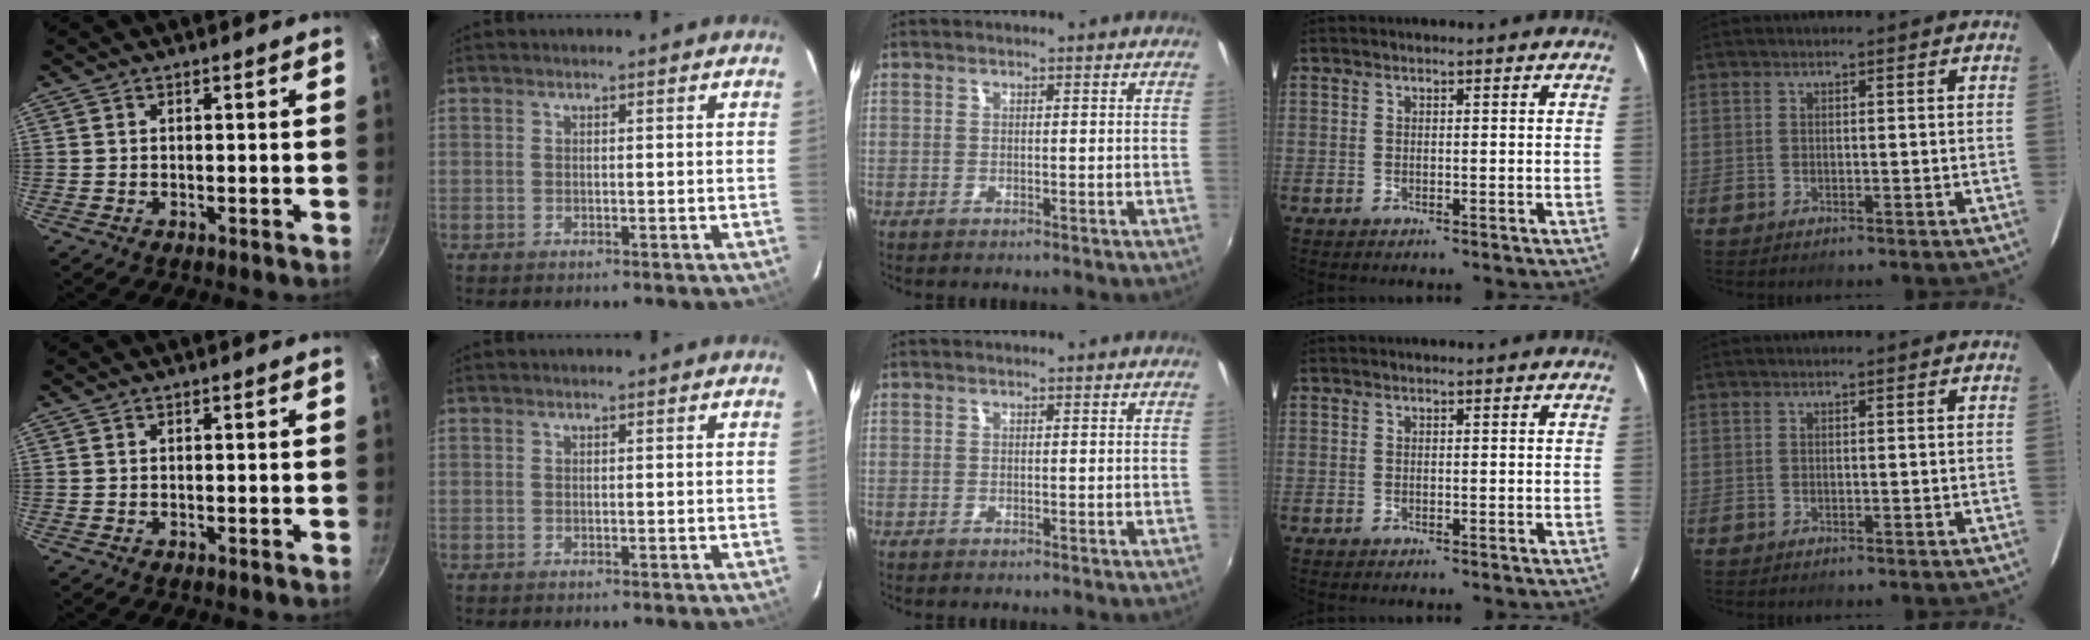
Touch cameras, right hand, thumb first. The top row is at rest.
{}